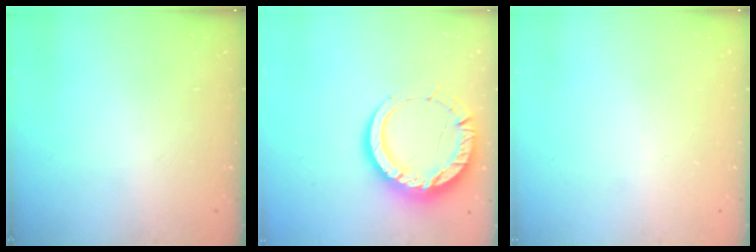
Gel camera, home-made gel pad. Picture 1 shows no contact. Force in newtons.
{"total": 13.6, "press": 13.6, "slide": 1.2}
{"total": 0.0}